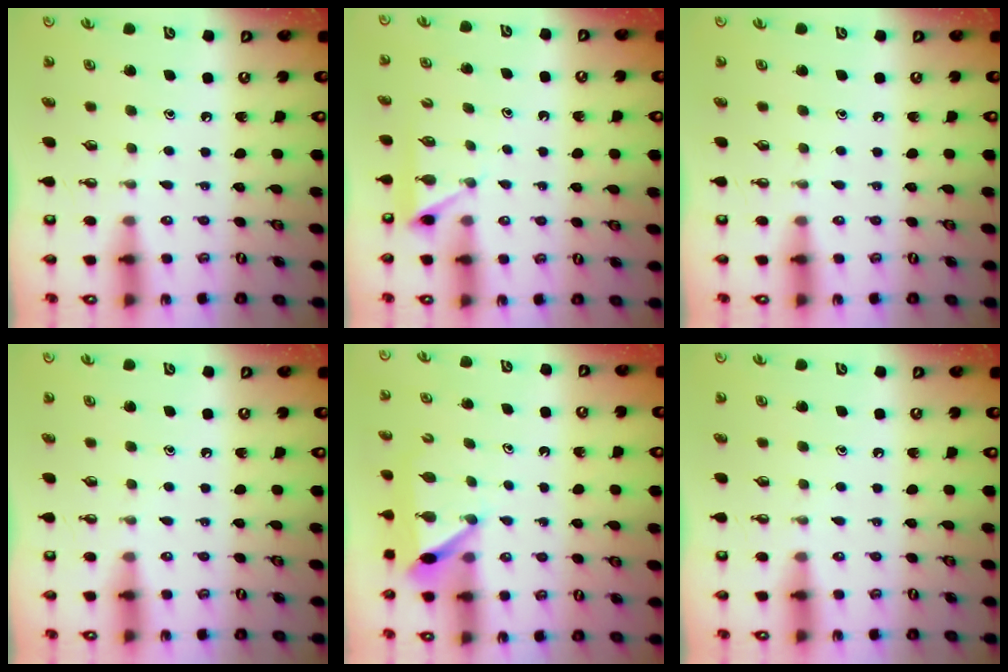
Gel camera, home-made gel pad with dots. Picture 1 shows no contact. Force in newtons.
{"total": 3.0, "press": 2.9, "slide": 0.4}
{"total": 0.0}
{"total": 0.0}
{"total": 5.8, "press": 5.8, "slide": 0.5}
{"total": 0.0}